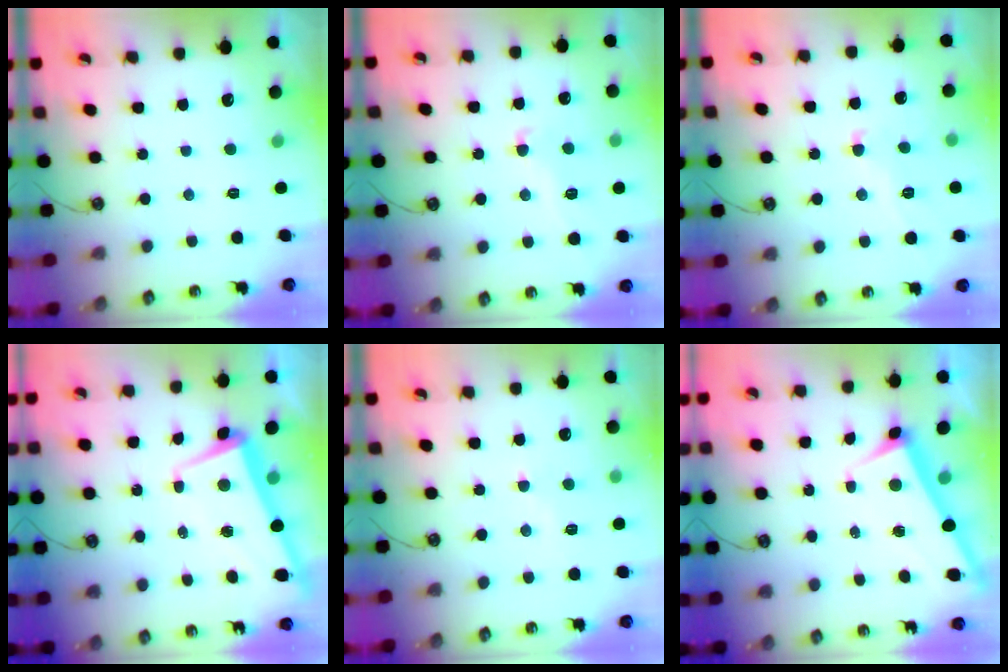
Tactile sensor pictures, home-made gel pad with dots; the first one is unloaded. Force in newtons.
{"total": 3.0, "press": 2.8, "slide": 1.1}
{"total": 1.0, "press": 0.3, "slide": 0.9}
{"total": 1.6, "press": 0.1, "slide": 1.5}
{"total": 1.0, "press": 0.9, "slide": 0.5}
{"total": 1.0, "press": 0.9, "slide": 0.4}